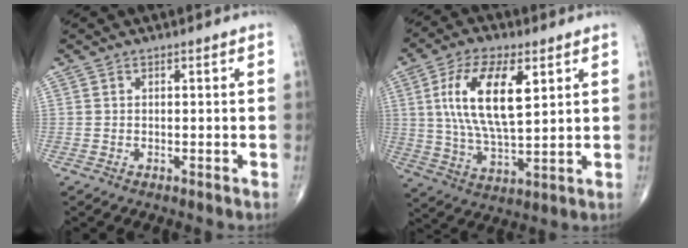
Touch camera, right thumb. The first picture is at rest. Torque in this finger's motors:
{"motor_torque": [-0.53, 1.50, 1.12, 0.51, 0.14]}